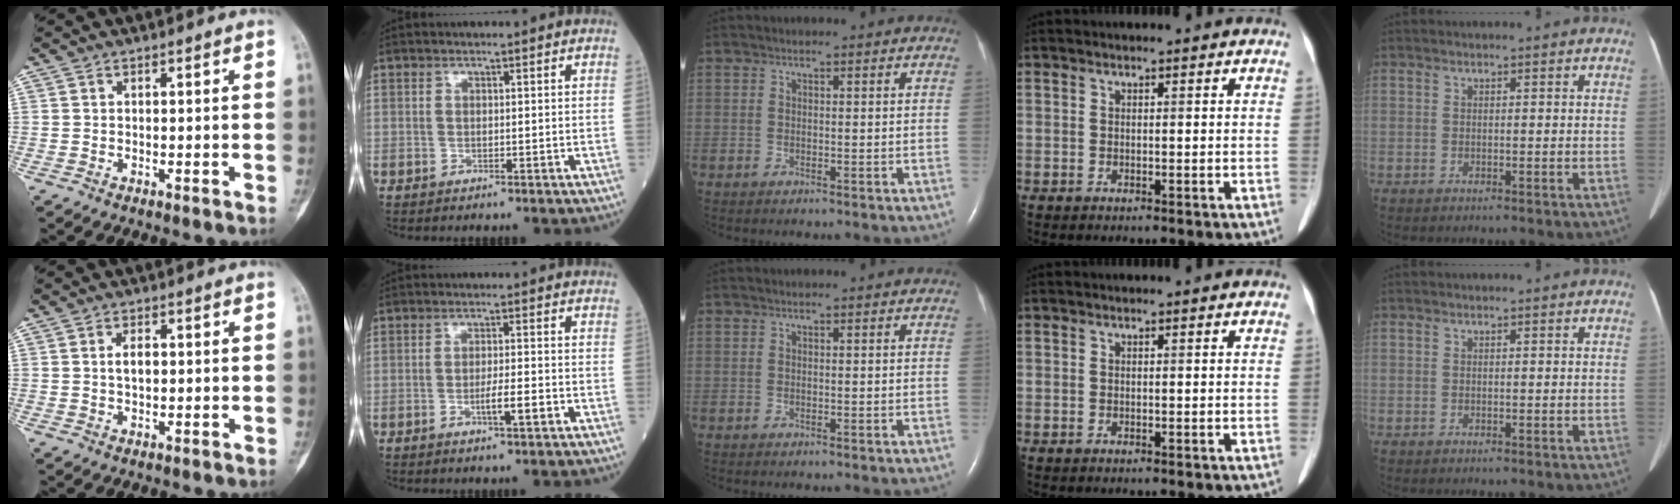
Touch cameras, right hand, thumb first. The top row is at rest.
{"thumb": {"total": 3.5, "force": [0.4, 2.0, 2.9], "torque": [-0.049, 0.001, 0.006]}, "index": {"total": 3.8, "force": [-1.5, 0.1, 3.5], "torque": [-0.058, -0.002, -0.024]}}